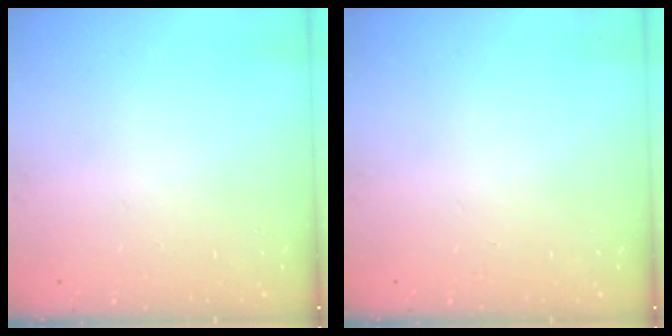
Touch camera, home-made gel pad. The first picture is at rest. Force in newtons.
{"total": 0.0}